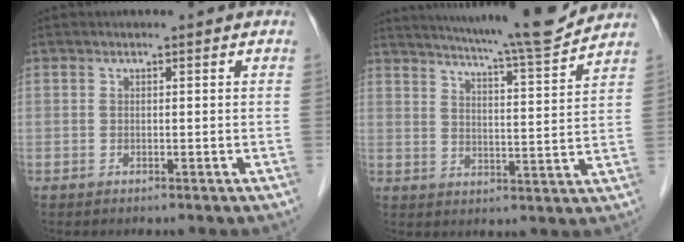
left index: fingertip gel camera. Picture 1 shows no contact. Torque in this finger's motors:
{"motor_torque": [0.83, -1.02, 0.32, 0.04]}